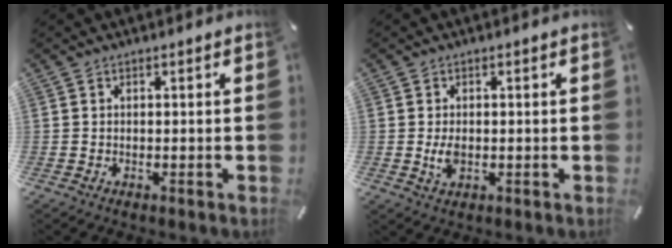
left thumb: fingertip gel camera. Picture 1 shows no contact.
{"total": 3.3, "force": [-0.2, 2.0, 2.6], "torque": [-0.055, -0.006, -0.009]}